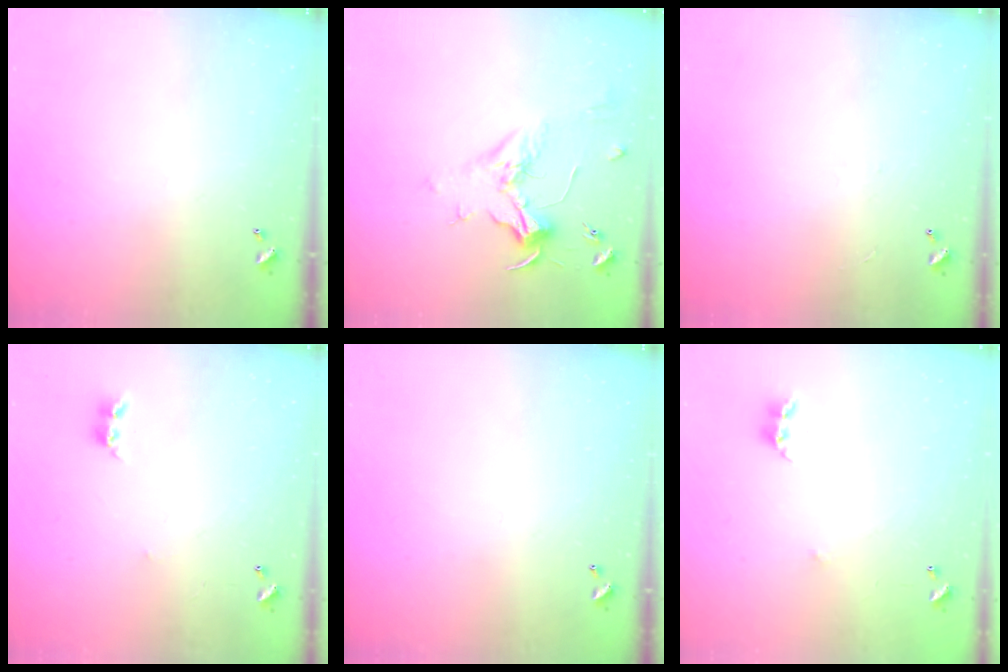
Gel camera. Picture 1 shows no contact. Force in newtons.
{"total": 2.0, "press": 1.9, "slide": 0.7}
{"total": 1.3, "press": 1.3, "slide": 0.4}
{"total": 2.2, "press": 2.2, "slide": 0.4}
{"total": 0.0}
{"total": 4.4, "press": 4.4, "slide": 0.3}